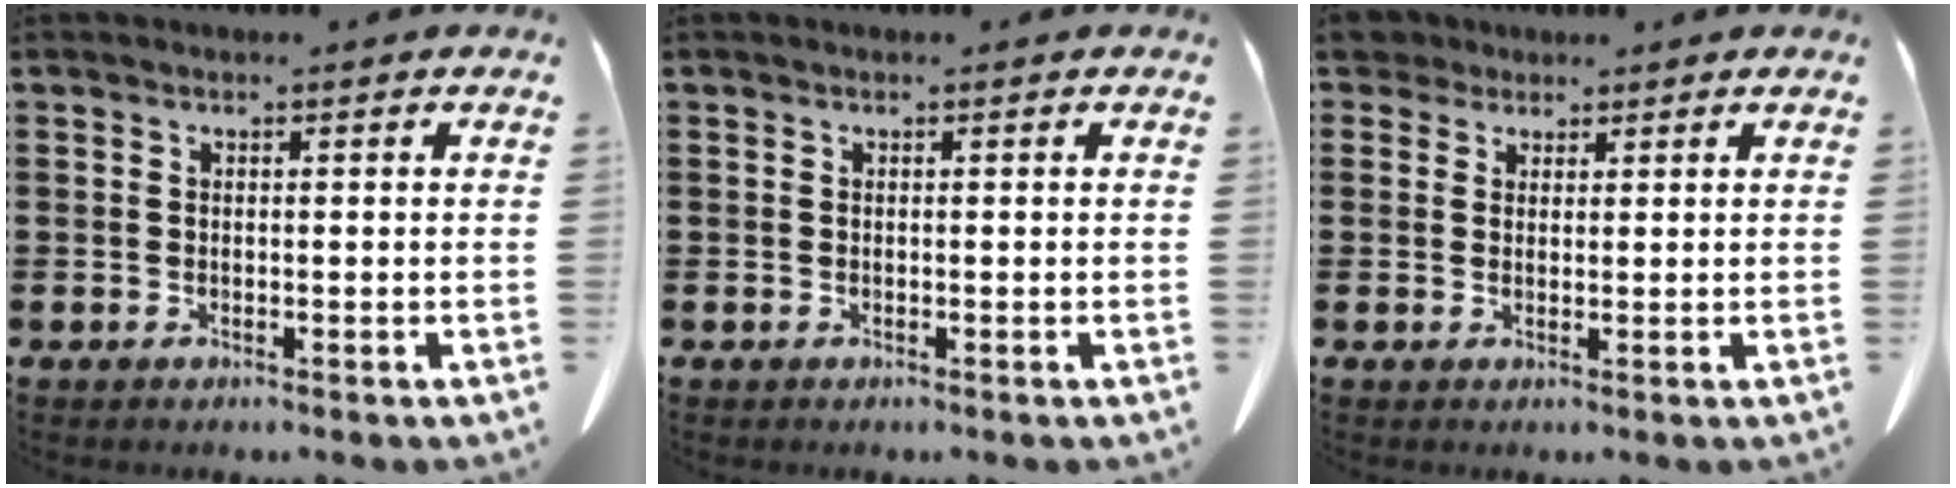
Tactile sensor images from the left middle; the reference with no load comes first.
{"total": 0.0}
{"total": 2.9, "force": [2.3, 1.6, 0.6], "torque": [-0.015, 0.005, 0.043]}